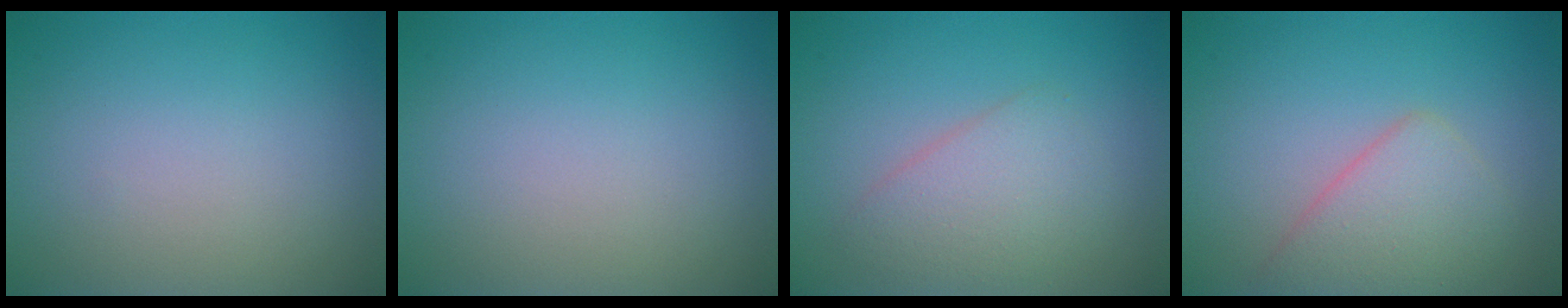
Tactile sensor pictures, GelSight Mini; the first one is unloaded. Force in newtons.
{"total": 0.0}
{"total": 3.0, "press": 3.0, "slide": 0.1}
{"total": 3.6, "press": 3.6, "slide": 0.3}